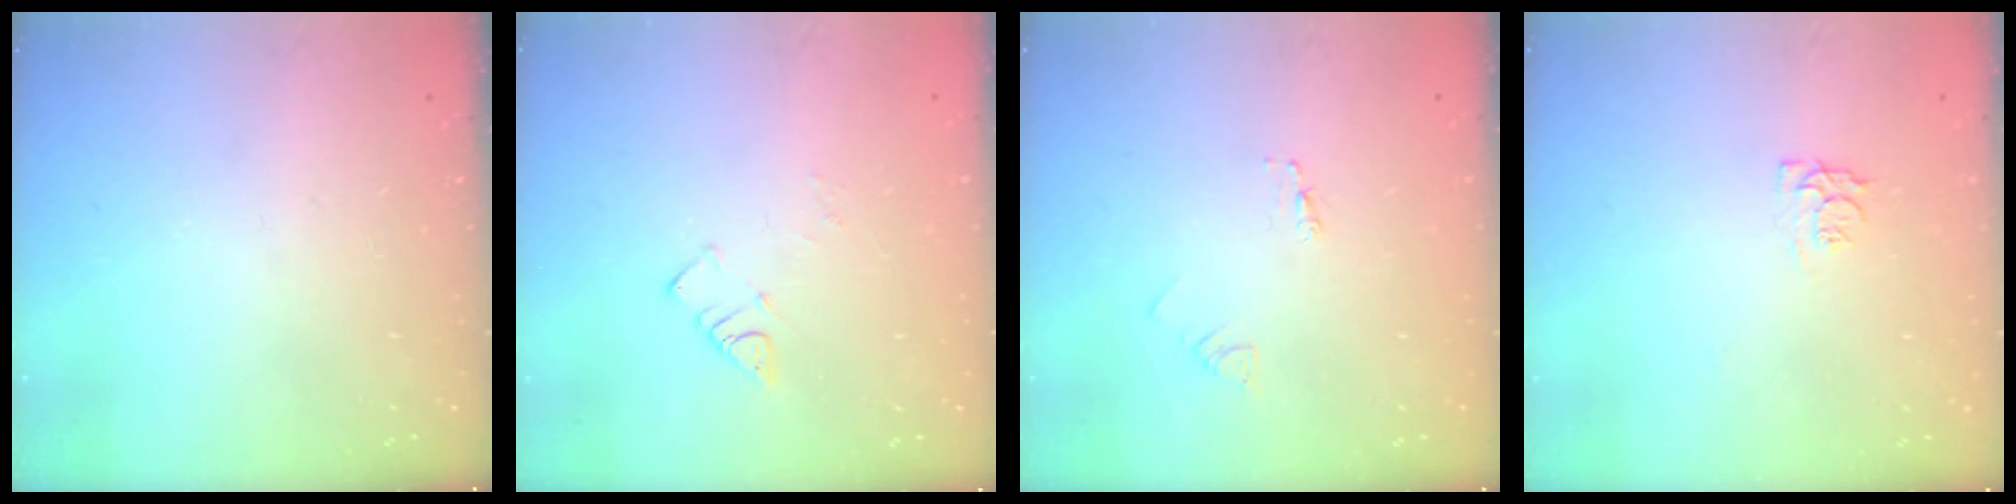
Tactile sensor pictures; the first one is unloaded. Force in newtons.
{"total": 4.0, "press": 4.0, "slide": 0.4}
{"total": 2.1, "press": 2.1, "slide": 0.1}
{"total": 5.0, "press": 4.9, "slide": 0.5}